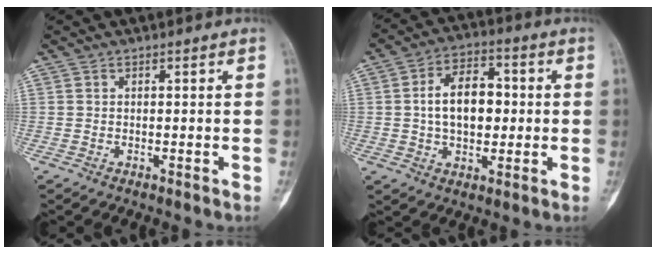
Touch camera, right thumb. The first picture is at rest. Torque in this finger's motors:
{"motor_torque": [1.47, 1.46, 0.74, -0.61, 0.27]}